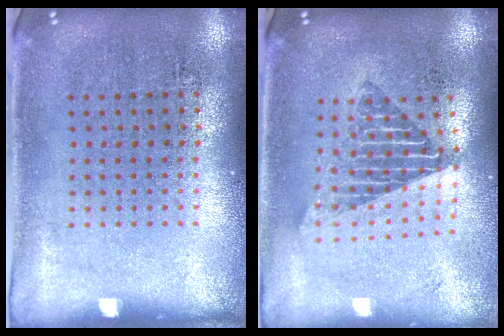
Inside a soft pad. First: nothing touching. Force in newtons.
{"total": 1.7, "press": 1.4, "slide": 1.0}